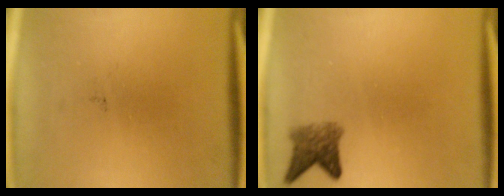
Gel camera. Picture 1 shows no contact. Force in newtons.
{"total": 3.3}